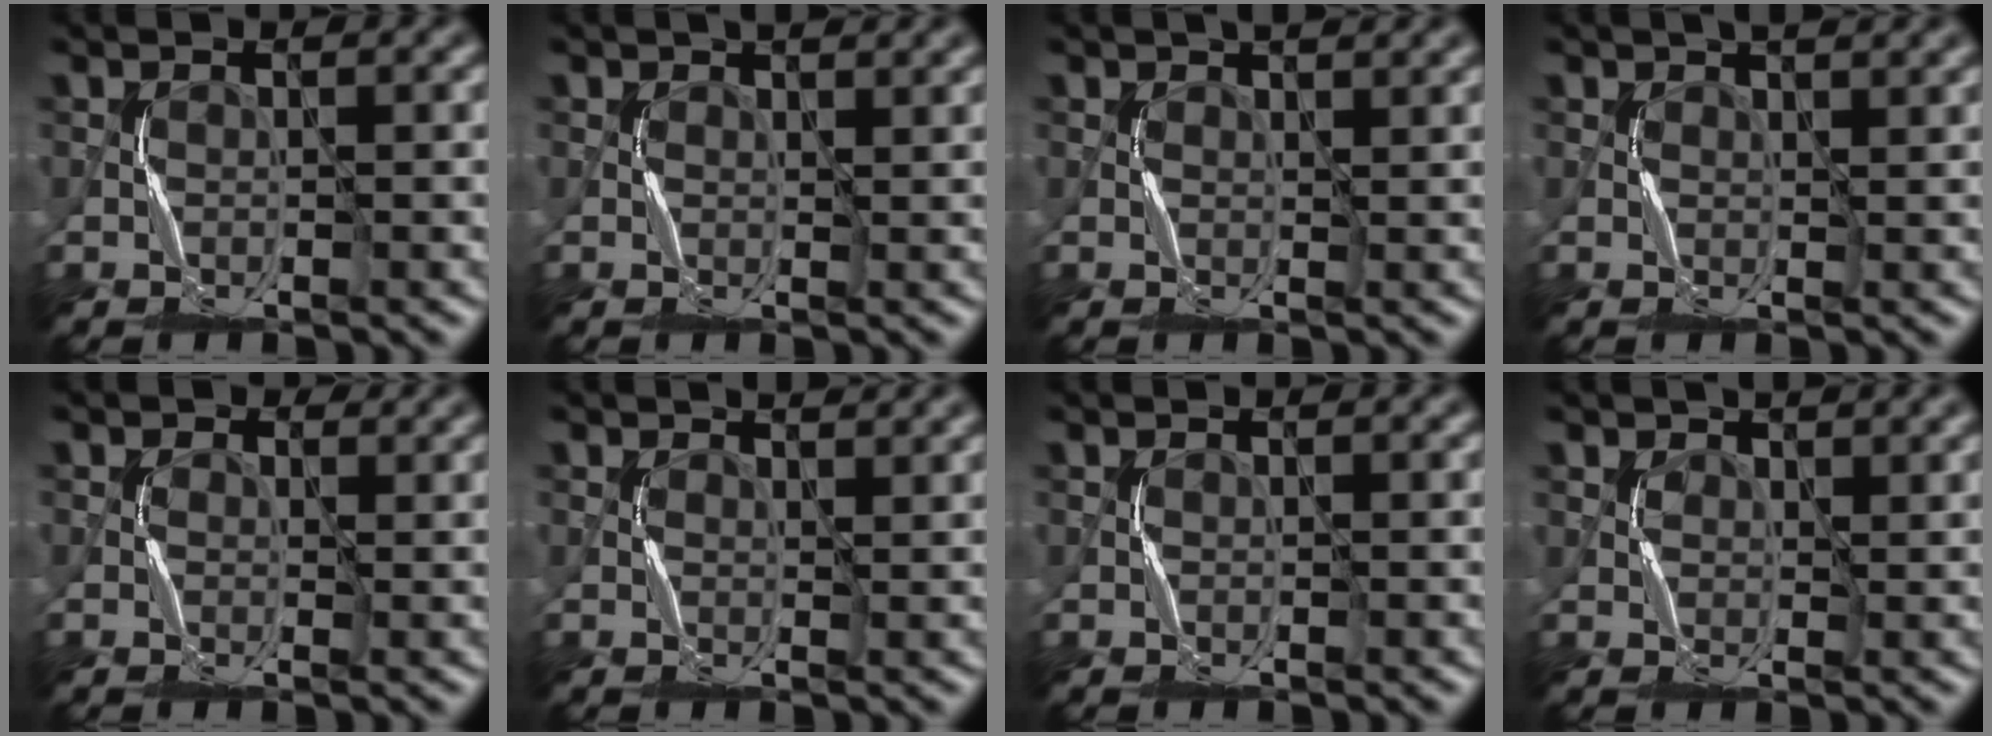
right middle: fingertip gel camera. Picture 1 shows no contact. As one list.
[{"total": 1.8, "force": [1.3, 0.6, 1.0], "torque": [-0.013, -0.003, 0.020]}, {"total": 2.1, "force": [1.6, 0.7, 1.3], "torque": [-0.016, 0.000, 0.019]}, {"total": 2.5, "force": [1.8, 0.7, 1.6], "torque": [-0.018, 0.002, 0.019]}, {"total": 1.6, "force": [0.9, 1.2, 0.6], "torque": [-0.007, -0.004, 0.007]}, {"total": 1.6, "force": [1.4, 0.4, 0.8], "torque": [-0.011, -0.006, 0.020]}, {"total": 0.0}, {"total": 1.8, "force": [1.4, 0.9, 0.7], "torque": [-0.015, -0.001, 0.026]}]